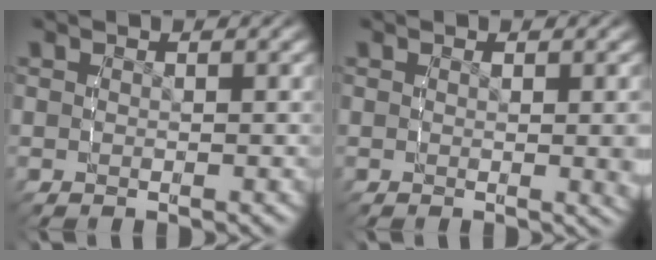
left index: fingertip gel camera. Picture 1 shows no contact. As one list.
[{"total": 1.2, "force": [0.2, 0.0, 1.2], "torque": [-0.014, -0.006, 0.004]}]